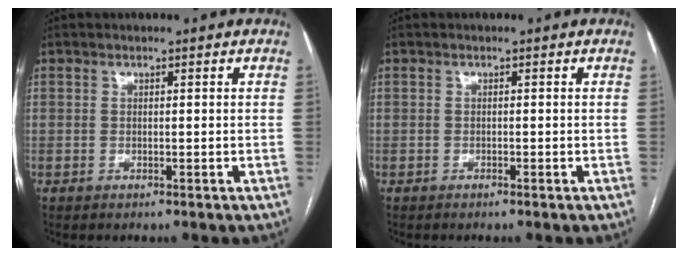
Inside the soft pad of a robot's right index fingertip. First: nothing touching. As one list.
[{"total": 0.0}]